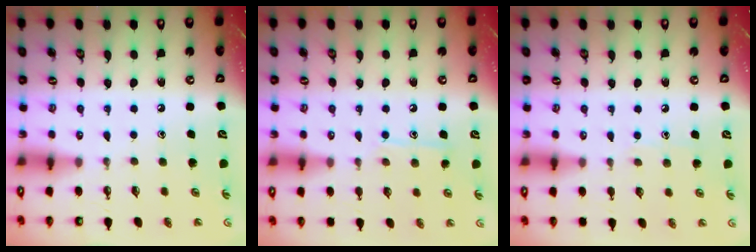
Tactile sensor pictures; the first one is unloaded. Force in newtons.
{"total": 8.0, "press": 8.0, "slide": 0.6}
{"total": 5.6, "press": 5.6, "slide": 0.6}